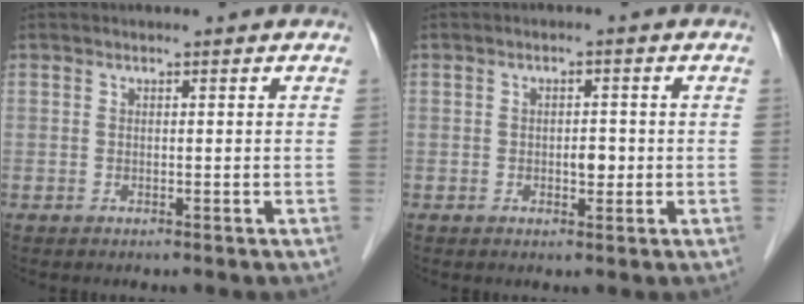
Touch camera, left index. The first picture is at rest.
{"total": 2.3, "force": [-0.4, 1.2, 1.9], "torque": [-0.029, 0.002, -0.003]}